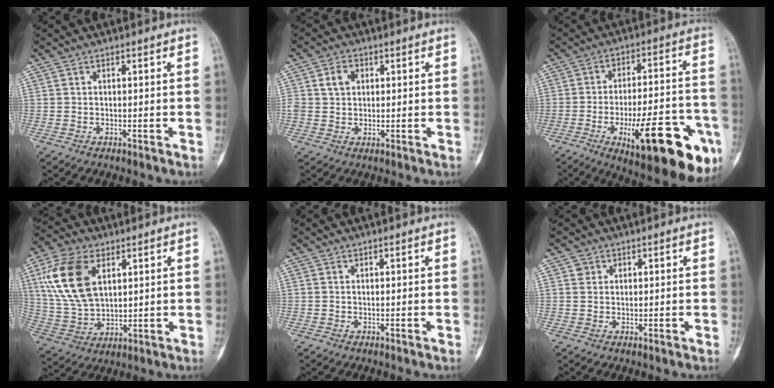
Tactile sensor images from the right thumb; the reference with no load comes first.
{"total": 3.8, "force": [1.2, 3.0, 2.1], "torque": [-0.027, 0.001, 0.023]}
{"total": 24.8, "force": [-10.0, 7.8, 21.4], "torque": [-0.249, 0.033, -0.129]}
{"total": 14.9, "force": [5.2, 8.9, 10.8], "torque": [-0.209, -0.008, 0.107]}
{"total": 0.0}
{"total": 1.2, "force": [0.4, 1.1, 0.1], "torque": [0.013, 0.000, 0.003]}